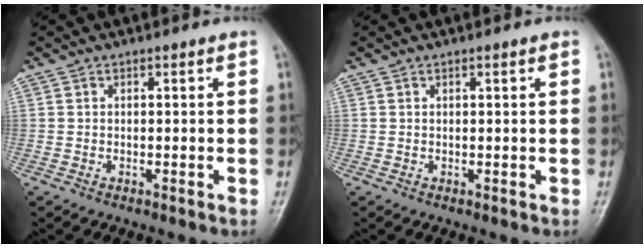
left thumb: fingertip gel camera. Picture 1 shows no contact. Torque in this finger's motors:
{"motor_torque": [-0.23, -0.13, -0.07, -0.04, -0.05]}